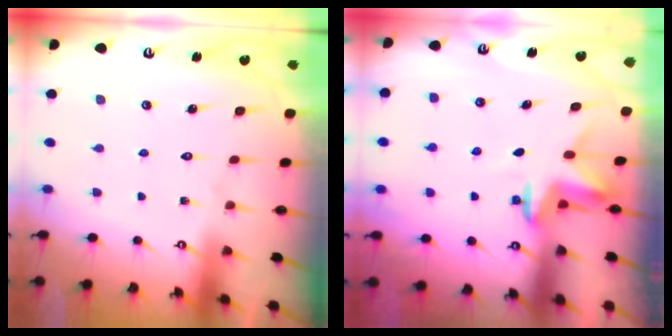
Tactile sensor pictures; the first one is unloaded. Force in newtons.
{"total": 3.2, "press": 3.2, "slide": 0.2}